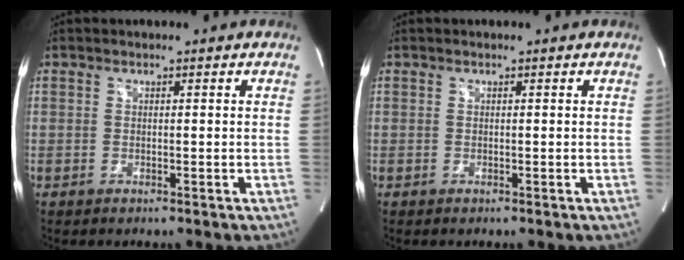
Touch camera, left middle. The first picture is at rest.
{"total": 0.0}